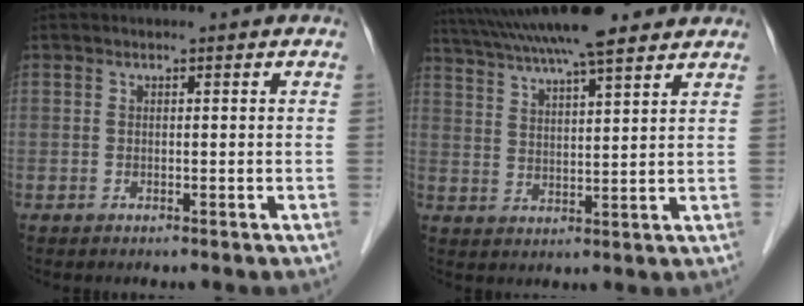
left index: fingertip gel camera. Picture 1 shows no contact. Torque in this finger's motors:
{"motor_torque": [1.07, -1.07, 0.75, 0.21]}